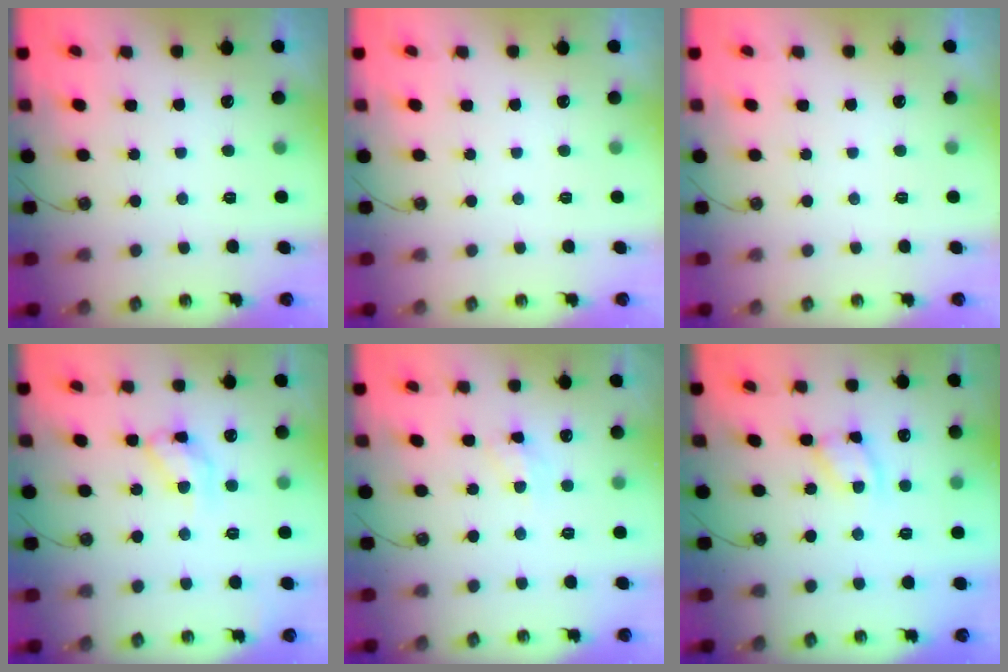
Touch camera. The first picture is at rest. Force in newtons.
{"total": 0.0}
{"total": 0.0}
{"total": 11.6, "press": 11.6, "slide": 0.1}
{"total": 5.2, "press": 5.2, "slide": 0.4}
{"total": 7.0, "press": 7.0, "slide": 0.4}